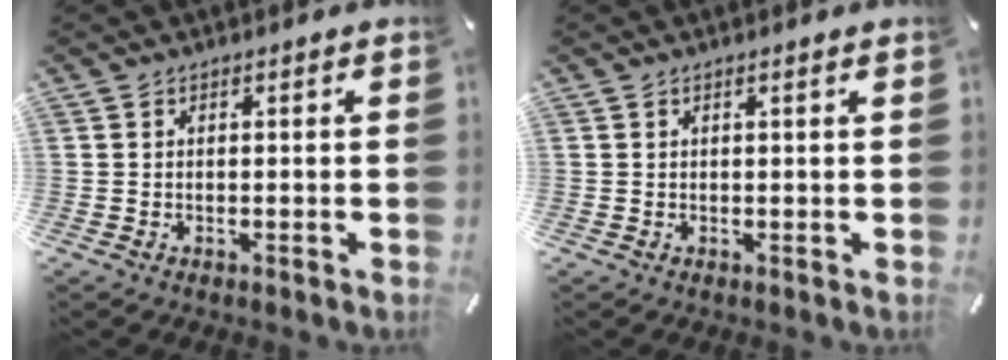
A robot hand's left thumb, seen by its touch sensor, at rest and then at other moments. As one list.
[{"total": 0.6, "force": [0.3, -0.1, 0.5], "torque": [-0.007, 0.000, 0.006]}]